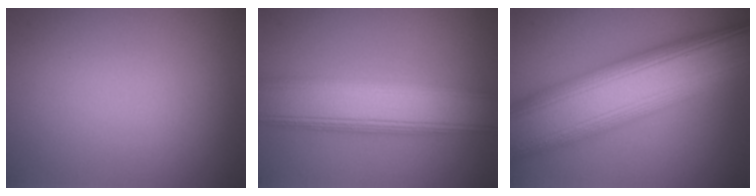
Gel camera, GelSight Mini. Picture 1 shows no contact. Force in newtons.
{"total": 9.1, "press": 9.0, "slide": 0.6}
{"total": 14.7, "press": 14.7, "slide": 0.5}